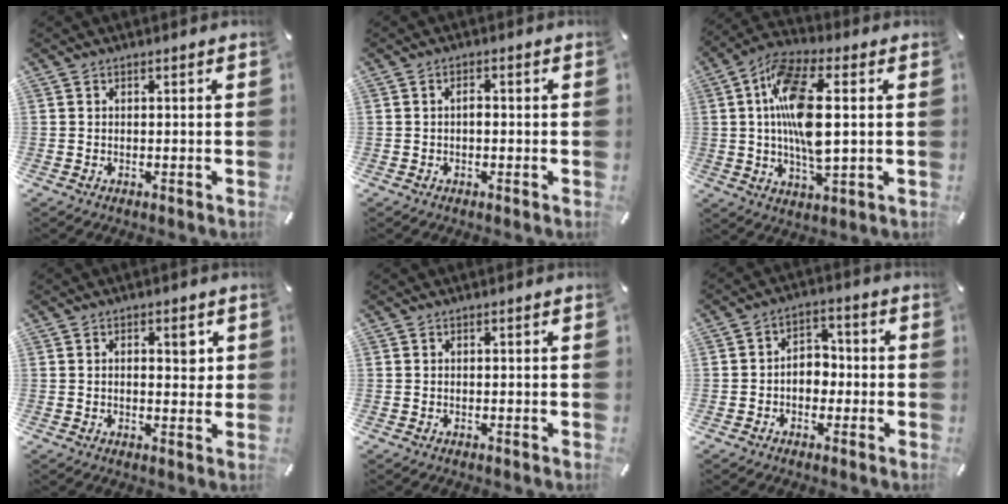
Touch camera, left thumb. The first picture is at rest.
{"total": 1.6, "force": [-0.2, 0.8, 1.4], "torque": [-0.027, 0.004, -0.006]}
{"total": 15.4, "force": [1.7, 6.1, 14.0], "torque": [-0.290, 0.000, 0.025]}
{"total": 3.9, "force": [0.9, 2.0, 3.2], "torque": [-0.026, -0.008, 0.004]}
{"total": 0.0}
{"total": 5.4, "force": [-1.5, 4.4, 2.7], "torque": [-0.044, 0.016, -0.030]}